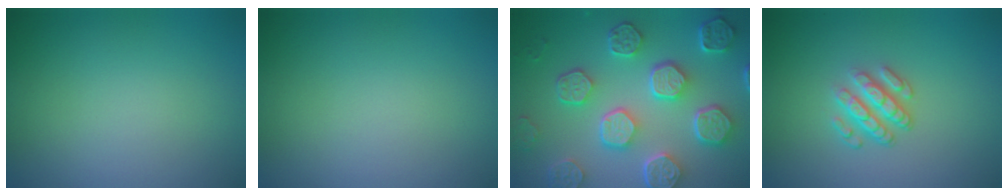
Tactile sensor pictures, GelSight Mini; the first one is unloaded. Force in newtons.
{"total": 0.0}
{"total": 8.2, "press": 6.2, "slide": 5.4}
{"total": 3.4, "press": 2.5, "slide": 2.2}